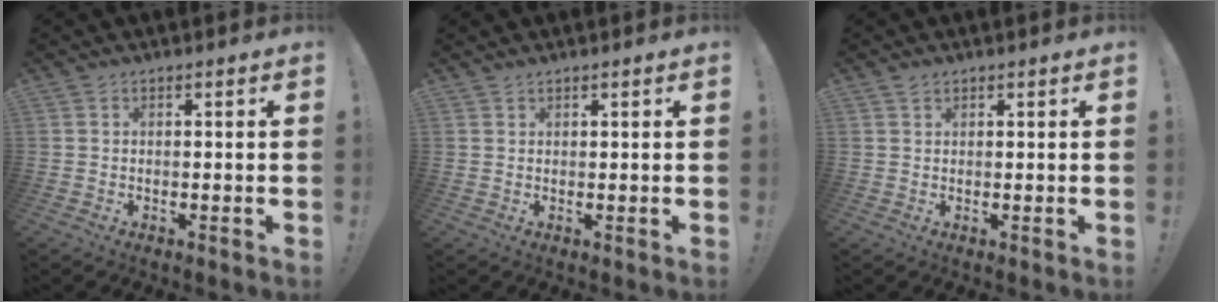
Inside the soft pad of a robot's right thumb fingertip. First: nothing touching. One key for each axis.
{"total": 1.1, "fx": 1.0, "fy": 0.3, "fz": 0.1, "tx": 0.008, "ty": -0.005, "tz": 0.018}
{"total": 1.1, "fx": 0.9, "fy": 0.6, "fz": 0.3, "tx": -0.001, "ty": -0.003, "tz": 0.017}